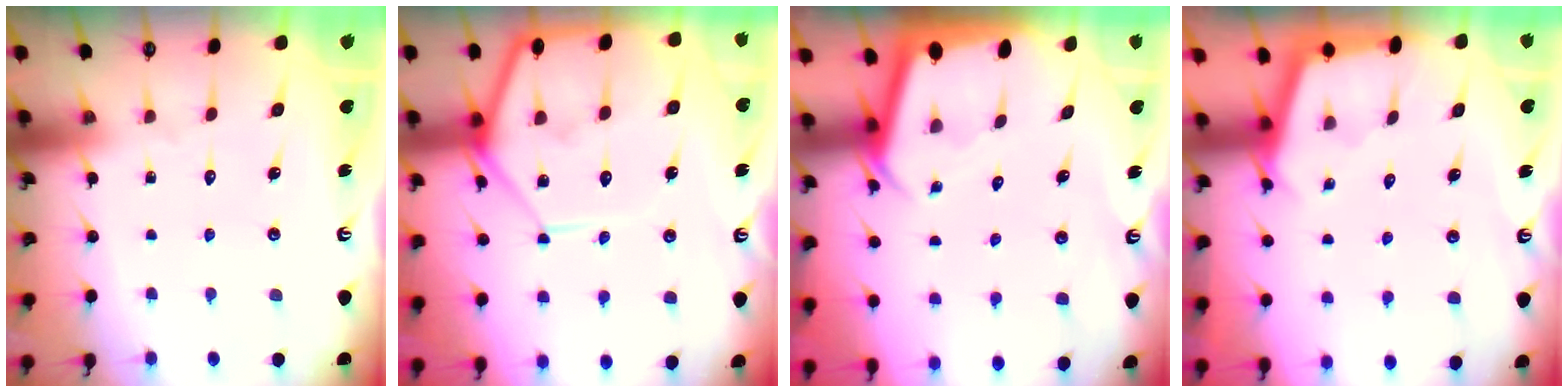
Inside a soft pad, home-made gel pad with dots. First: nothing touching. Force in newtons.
{"total": 13.5, "press": 13.4, "slide": 0.9}
{"total": 2.2, "press": 2.2, "slide": 0.1}
{"total": 2.5, "press": 2.5, "slide": 0.2}